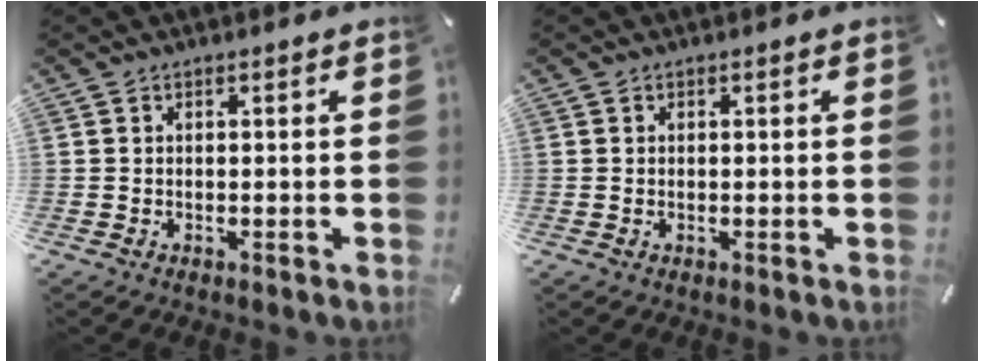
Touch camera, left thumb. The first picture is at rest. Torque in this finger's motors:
{"motor_torque": [0.00, 0.00, -0.01, 0.00, 0.00]}